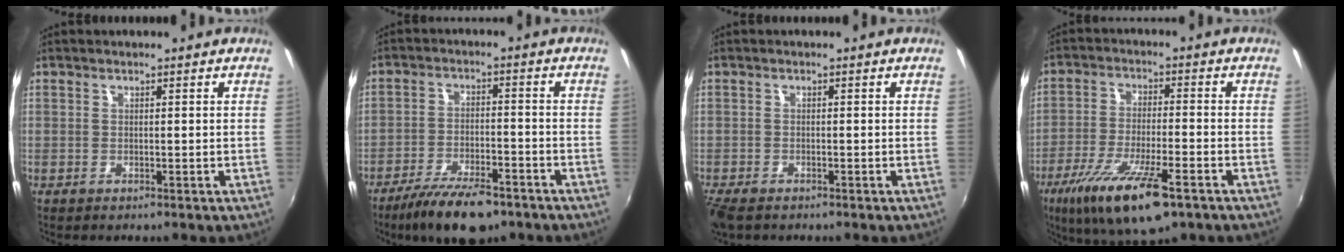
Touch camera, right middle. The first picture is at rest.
{"total": 12.3, "force": [-9.2, 4.1, 7.1], "torque": [-0.152, -0.019, -0.152]}
{"total": 4.2, "force": [-3.3, 1.6, 2.0], "torque": [-0.054, -0.020, -0.065]}
{"total": 15.3, "force": [-9.0, 3.7, 11.8], "torque": [-0.233, -0.042, -0.159]}